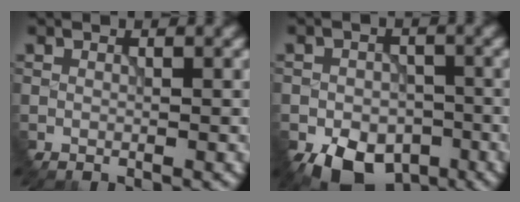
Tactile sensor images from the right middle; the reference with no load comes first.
{"total": 7.0, "force": [-4.0, 4.4, 3.6], "torque": [-0.062, -0.028, -0.055]}